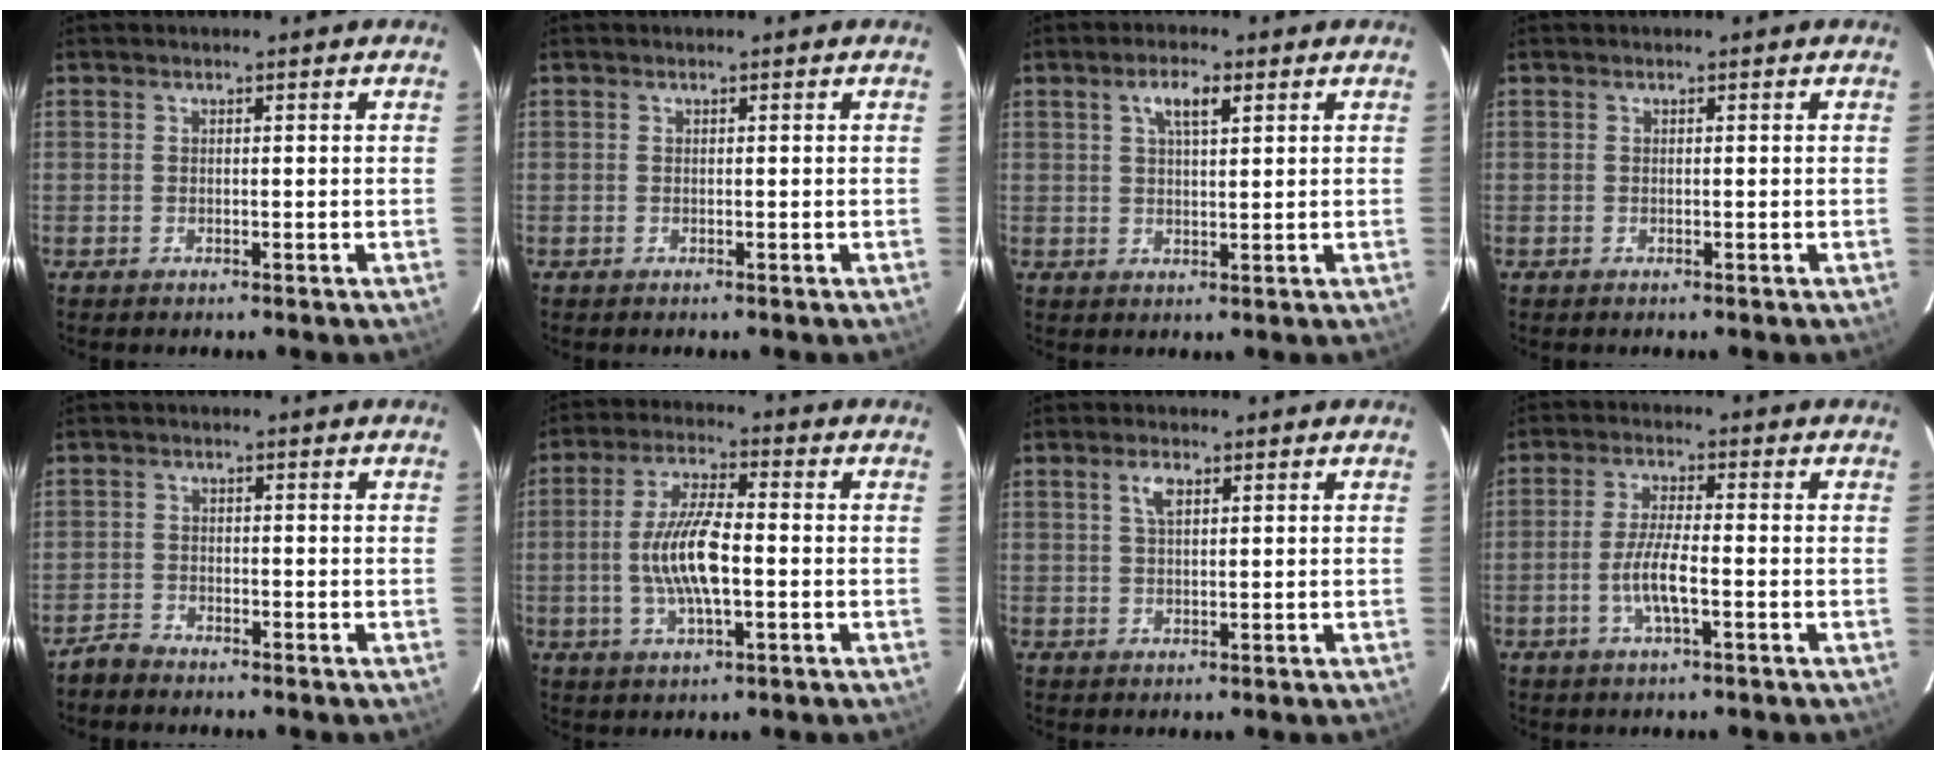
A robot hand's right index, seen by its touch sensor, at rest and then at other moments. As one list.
[{"total": 0.0}, {"total": 4.4, "force": [2.1, 1.4, 3.6], "torque": [-0.065, 0.009, 0.038]}, {"total": 0.0}, {"total": 2.6, "force": [-2.5, 0.7, 0.2], "torque": [-0.014, 0.000, -0.052]}, {"total": 10.4, "force": [-1.5, 2.9, 9.9], "torque": [-0.197, 0.002, -0.028]}, {"total": 2.8, "force": [1.3, 1.2, 2.2], "torque": [-0.043, 0.005, 0.024]}, {"total": 6.1, "force": [-2.1, 0.9, 5.7], "torque": [-0.114, -0.003, -0.041]}]